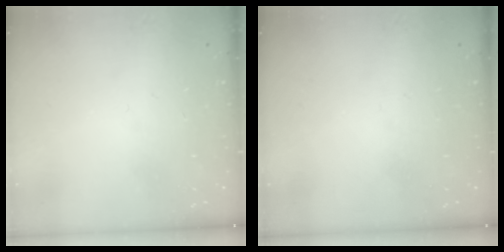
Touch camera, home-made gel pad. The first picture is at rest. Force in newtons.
{"total": 0.0}